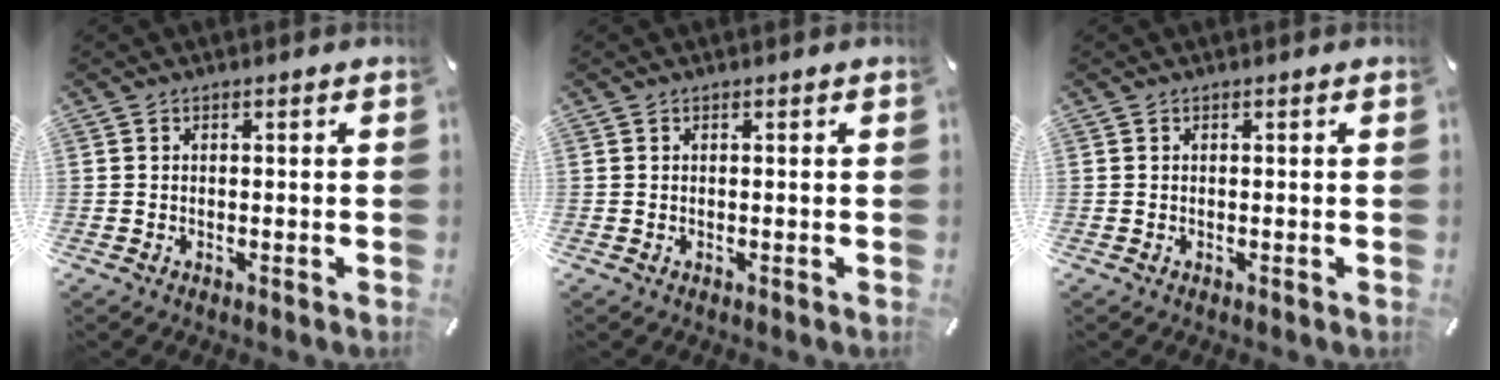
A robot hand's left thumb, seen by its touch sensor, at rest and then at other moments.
{"total": 0.0}
{"total": 0.0}